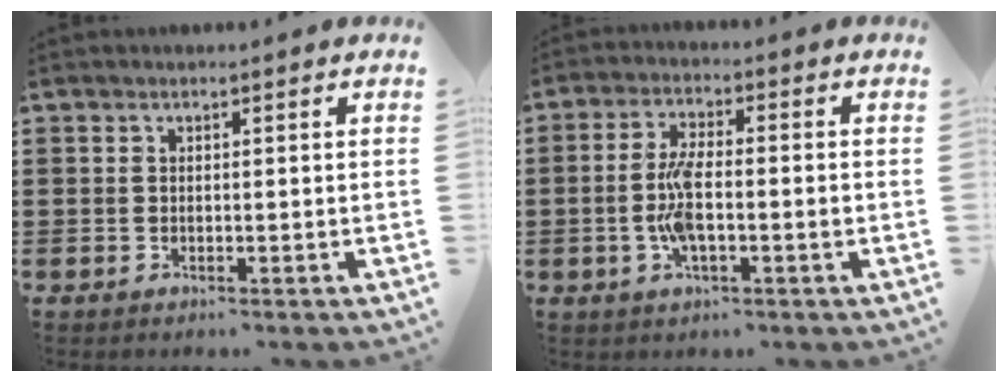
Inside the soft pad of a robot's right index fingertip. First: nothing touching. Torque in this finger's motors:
{"motor_torque": [1.54, -0.51, 0.68, 0.21]}